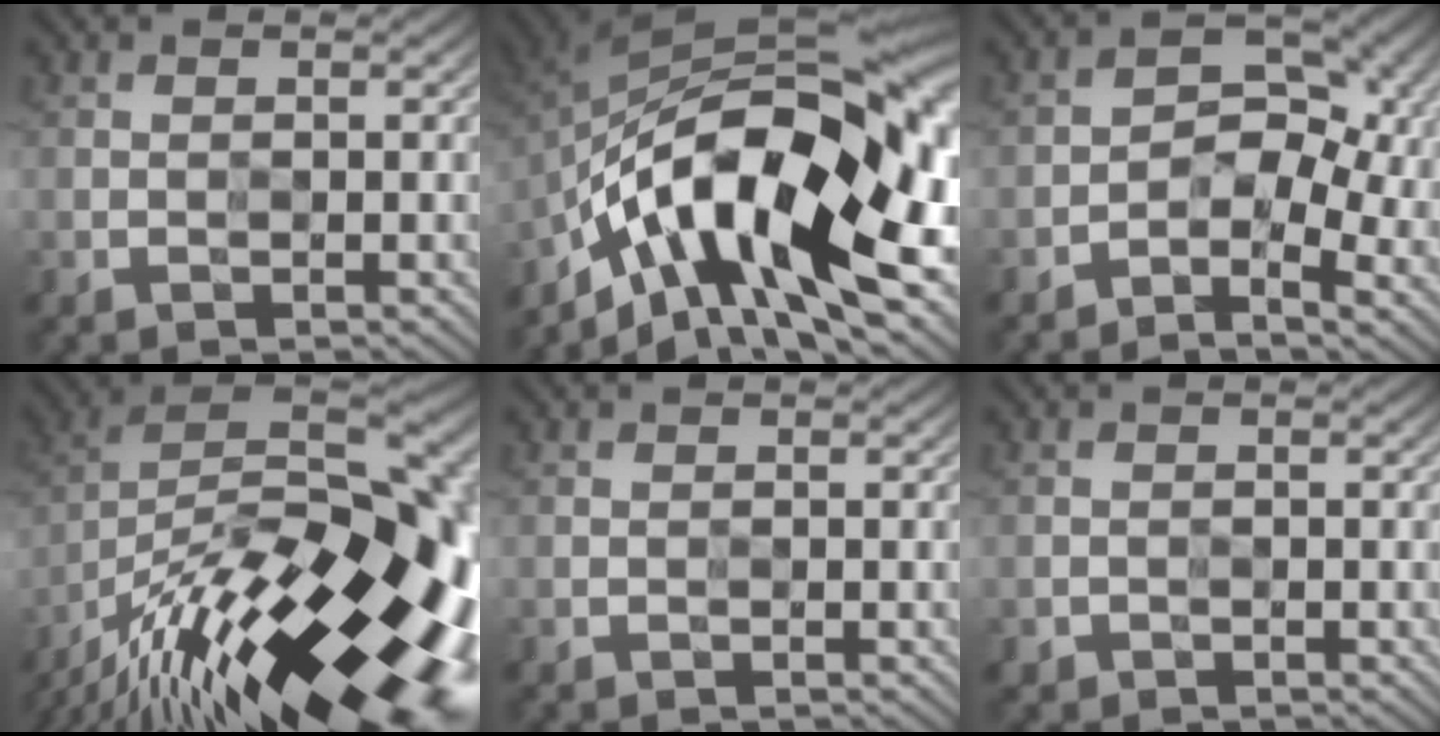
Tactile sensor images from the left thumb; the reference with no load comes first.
{"total": 17.7, "force": [-6.6, 7.3, 14.7], "torque": [-0.268, 0.001, -0.124]}
{"total": 5.8, "force": [-1.7, 3.5, 4.3], "torque": [-0.057, 0.001, -0.040]}
{"total": 20.1, "force": [-11.8, 6.5, 14.9], "torque": [-0.233, 0.008, -0.189]}
{"total": 0.0}
{"total": 0.7, "force": [-0.6, 0.3, -0.3], "torque": [0.003, -0.004, -0.012]}